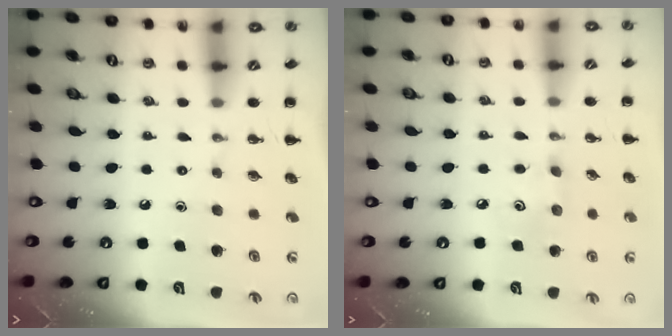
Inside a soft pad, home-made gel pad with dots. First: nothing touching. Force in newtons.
{"total": 4.4, "press": 4.3, "slide": 0.9}